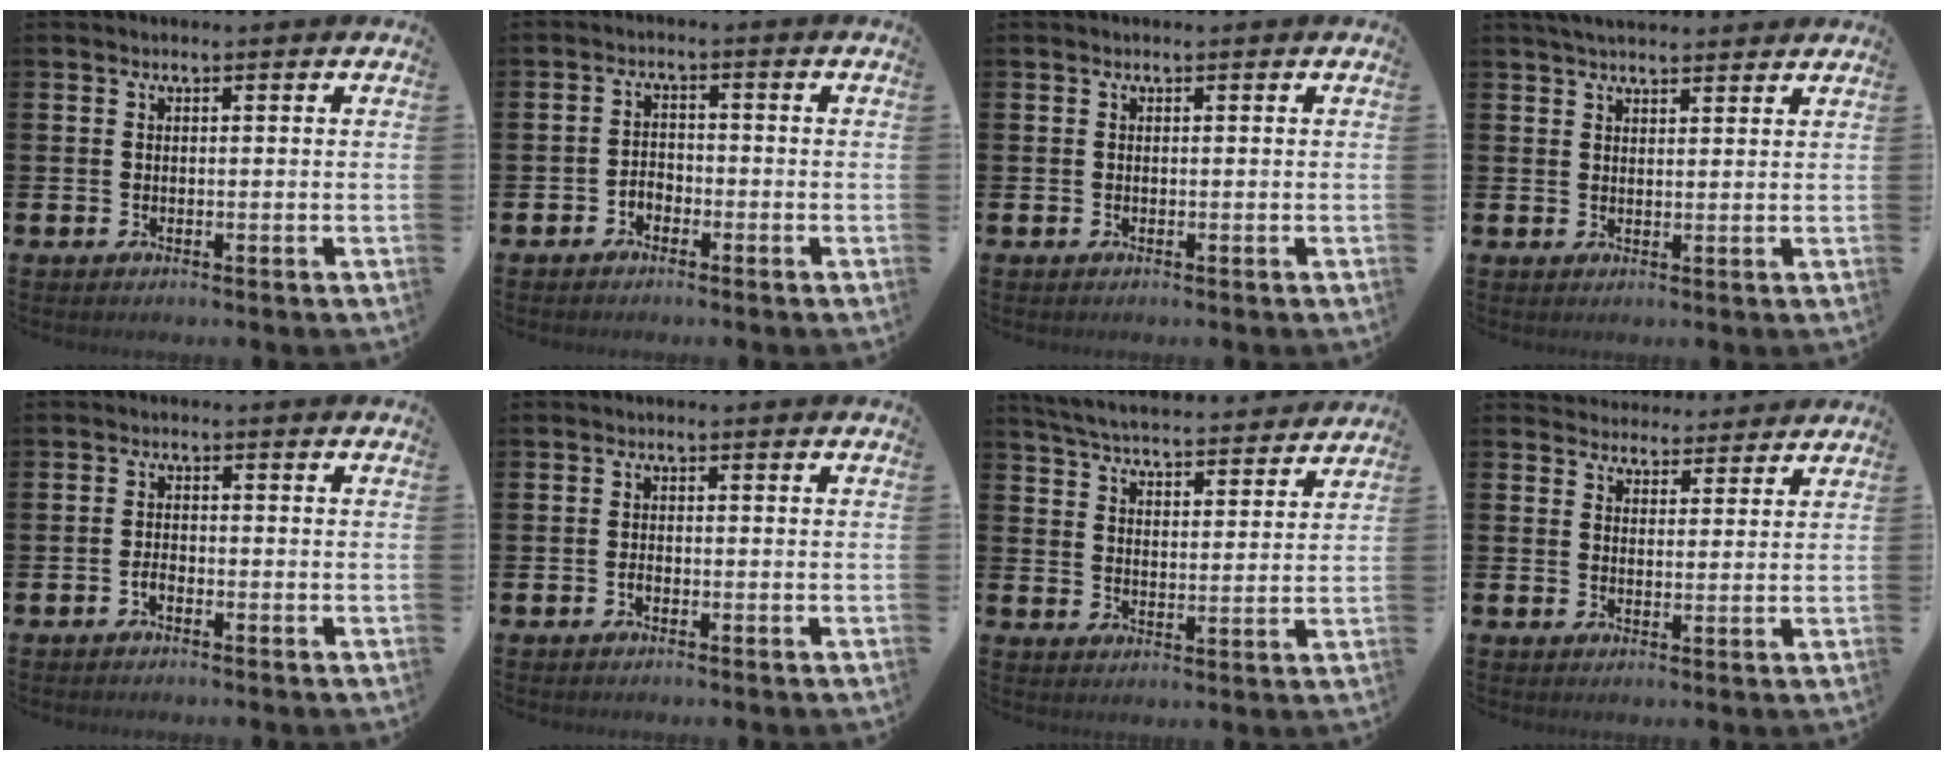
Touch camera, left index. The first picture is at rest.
{"total": 1.9, "force": [-1.6, 1.0, 0.2], "torque": [-0.012, 0.007, -0.036]}
{"total": 0.0}
{"total": 3.4, "force": [3.2, 0.6, 0.8], "torque": [-0.019, -0.008, 0.058]}
{"total": 1.3, "force": [-0.9, 0.5, 0.7], "torque": [-0.017, 0.001, -0.018]}
{"total": 0.8, "force": [-0.5, 0.4, 0.4], "torque": [-0.010, -0.001, -0.010]}
{"total": 5.8, "force": [5.7, 0.4, 0.8], "torque": [-0.041, -0.043, 0.100]}
{"total": 3.8, "force": [3.6, 1.1, -0.4], "torque": [-0.002, -0.021, 0.065]}